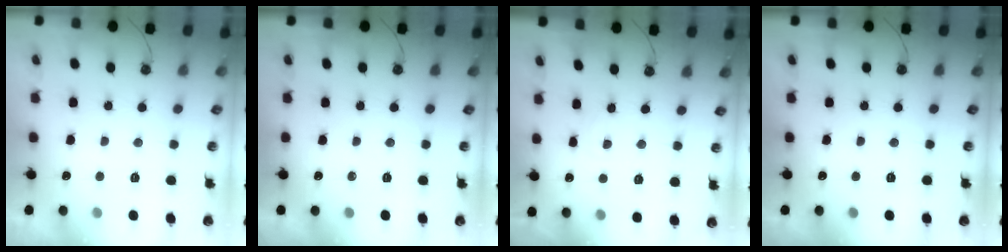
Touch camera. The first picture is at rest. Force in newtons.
{"total": 0.0}
{"total": 2.8, "press": 2.8, "slide": 0.4}
{"total": 0.0}